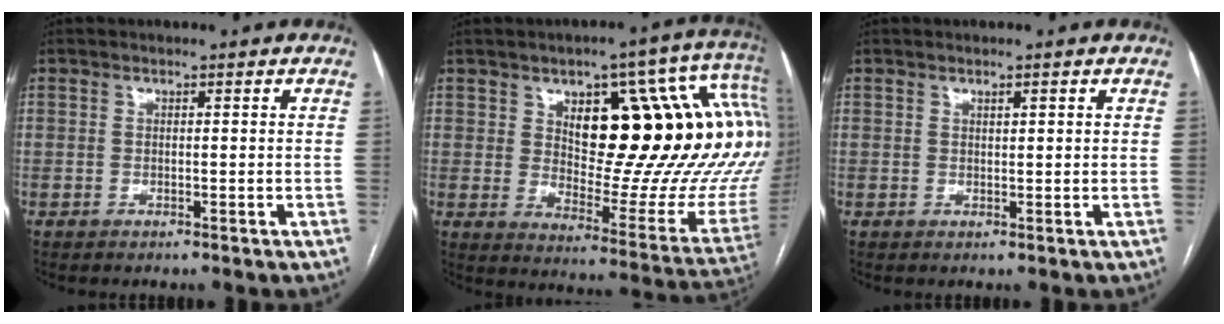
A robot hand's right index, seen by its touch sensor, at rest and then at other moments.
{"total": 27.9, "force": [9.0, 9.4, 24.7], "torque": [-0.250, 0.042, 0.150]}
{"total": 0.9, "force": [0.5, 0.2, 0.7], "torque": [-0.012, -0.002, 0.008]}